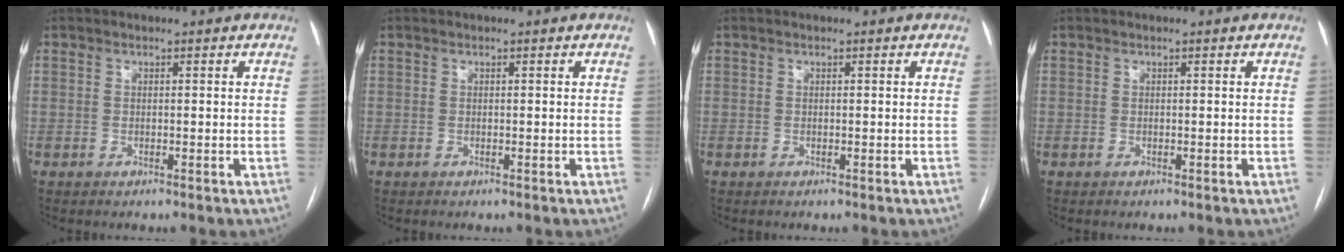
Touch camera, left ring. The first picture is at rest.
{"total": 0.0}
{"total": 0.0}
{"total": 0.0}